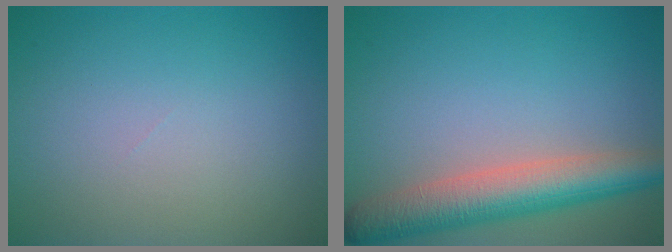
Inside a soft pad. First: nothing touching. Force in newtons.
{"total": 6.4, "press": 6.4, "slide": 0.3}